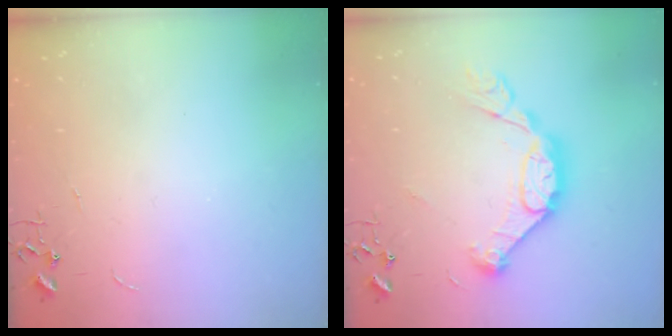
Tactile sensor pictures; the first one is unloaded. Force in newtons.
{"total": 15.0, "press": 15.0, "slide": 0.9}